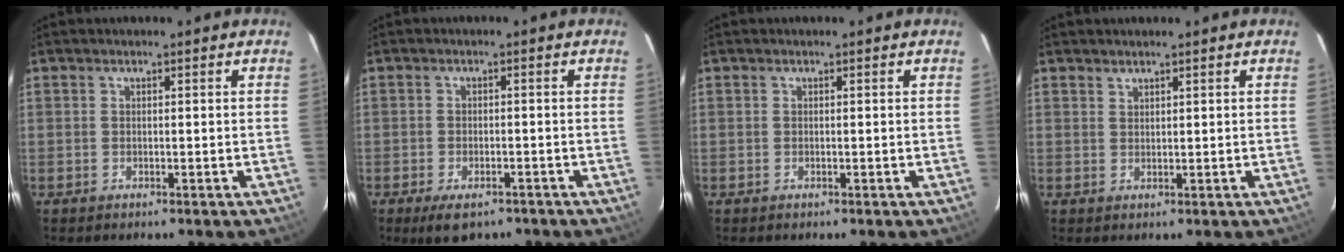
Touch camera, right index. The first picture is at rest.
{"total": 6.3, "force": [-4.4, 2.7, 3.5], "torque": [-0.073, -0.015, -0.065]}
{"total": 0.0}
{"total": 1.0, "force": [1.0, 0.3, 0.1], "torque": [-0.002, 0.002, 0.020]}